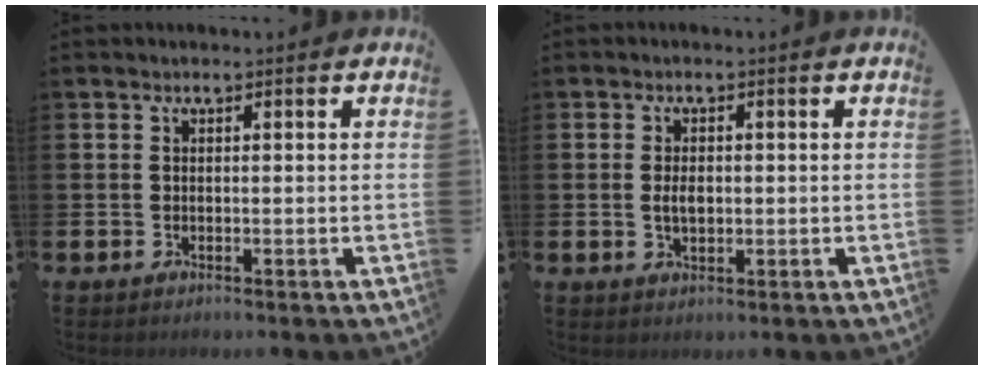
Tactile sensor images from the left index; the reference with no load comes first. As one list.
[{"total": 2.5, "force": [0.0, 1.5, 2.0], "torque": [-0.028, 0.001, -0.004]}]